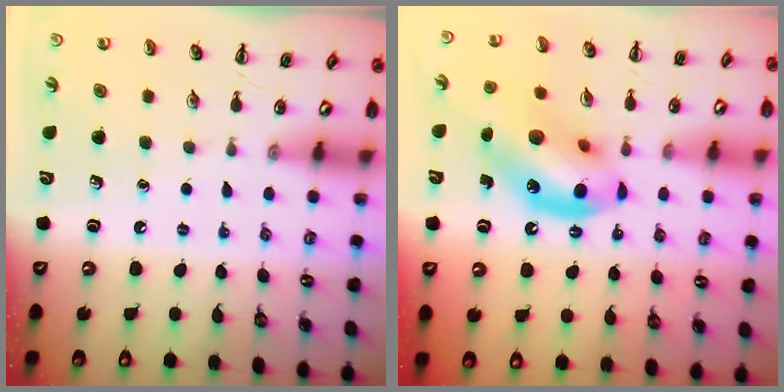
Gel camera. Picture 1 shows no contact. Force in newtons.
{"total": 15.5, "press": 15.1, "slide": 3.4}